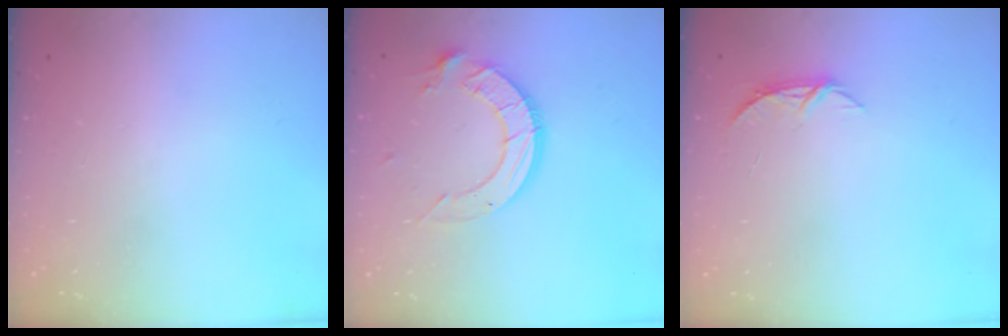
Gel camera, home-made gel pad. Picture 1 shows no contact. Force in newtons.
{"total": 12.9, "press": 12.8, "slide": 1.4}
{"total": 5.7, "press": 5.6, "slide": 0.4}